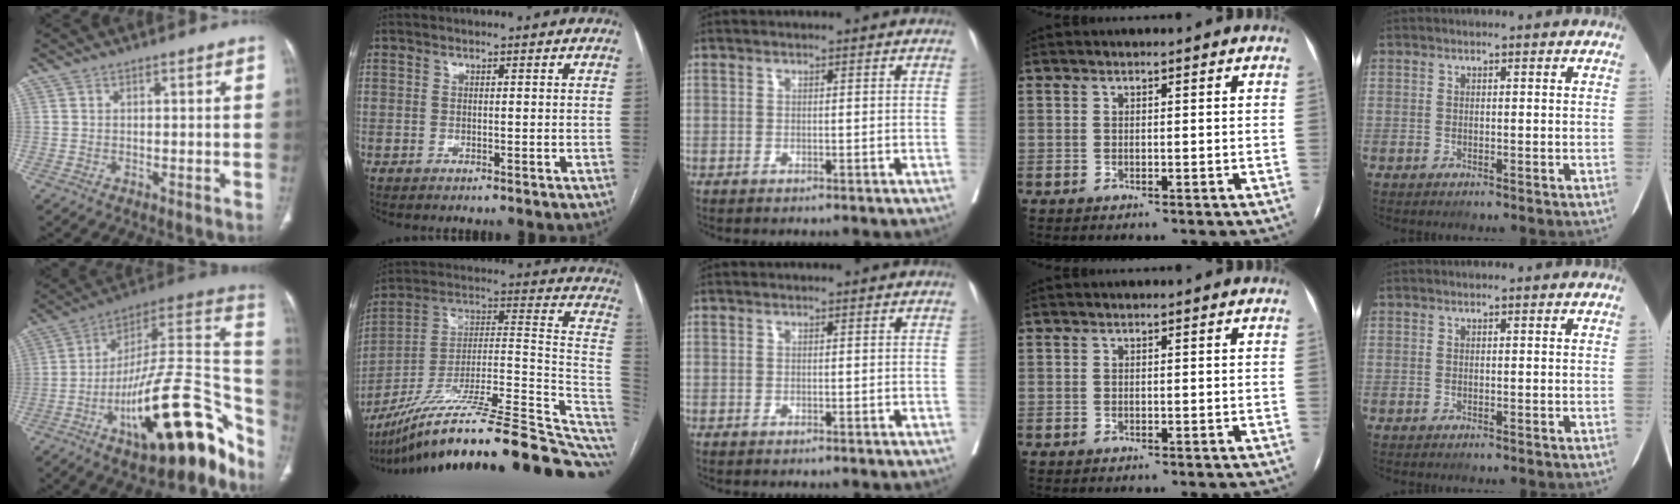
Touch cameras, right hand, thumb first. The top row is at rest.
{"thumb": {"total": 29.5, "force": [-14.5, 9.9, 23.7], "torque": [-0.272, 0.097, -0.226]}, "index": {"total": 29.4, "force": [-23.0, 3.4, 18.1], "torque": [-0.194, 0.029, -0.356]}}